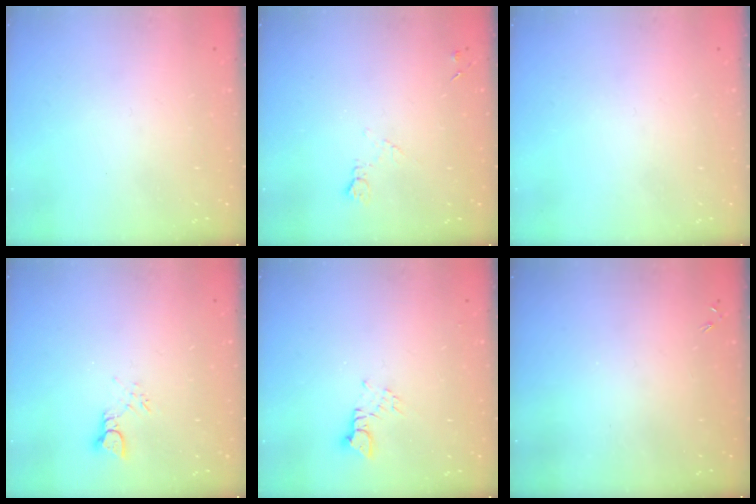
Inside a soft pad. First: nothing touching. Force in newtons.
{"total": 5.4, "press": 5.3, "slide": 0.9}
{"total": 0.0}
{"total": 3.4, "press": 3.4, "slide": 0.3}
{"total": 2.5, "press": 2.5, "slide": 0.1}
{"total": 0.0}